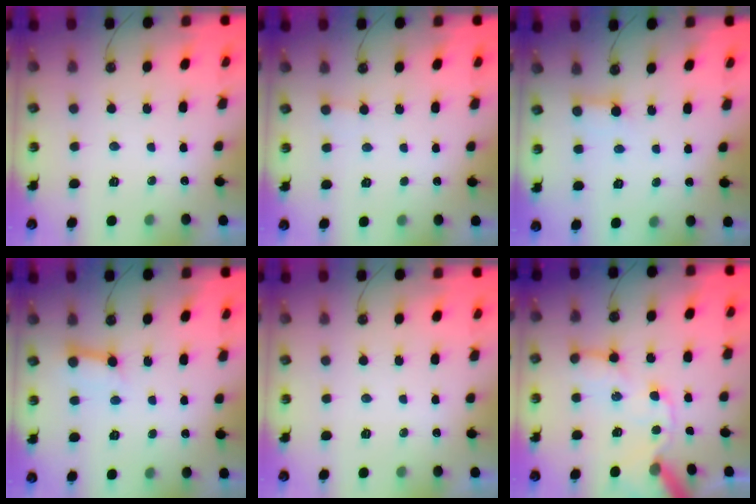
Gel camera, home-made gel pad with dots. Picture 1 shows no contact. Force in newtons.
{"total": 1.7, "press": 1.7, "slide": 0.3}
{"total": 2.4, "press": 2.4, "slide": 0.0}
{"total": 3.0, "press": 3.0, "slide": 0.1}
{"total": 0.0}
{"total": 16.9, "press": 16.8, "slide": 2.3}